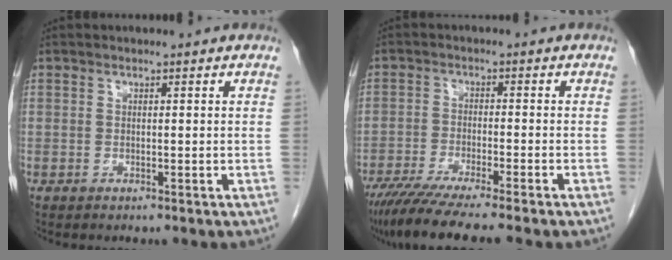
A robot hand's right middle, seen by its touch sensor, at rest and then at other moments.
{"total": 10.9, "force": [-8.9, -0.5, 6.3], "torque": [-0.087, -0.030, -0.143]}